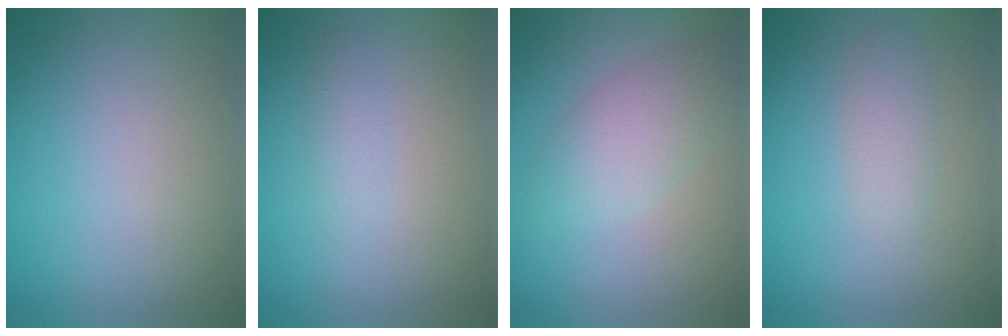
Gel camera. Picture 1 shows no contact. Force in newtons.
{"total": 1.1, "press": 1.1, "slide": 0.0}
{"total": 3.2, "press": 3.2, "slide": 0.0}
{"total": 1.6, "press": 1.6, "slide": 0.0}